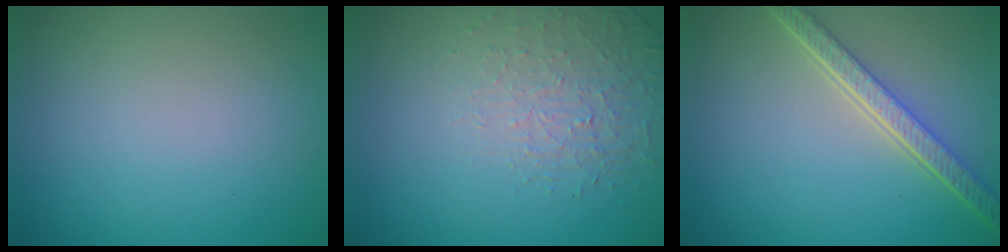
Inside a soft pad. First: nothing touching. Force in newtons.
{"total": 1.6, "press": 1.0, "slide": 1.2}
{"total": 5.0, "press": 3.7, "slide": 3.4}